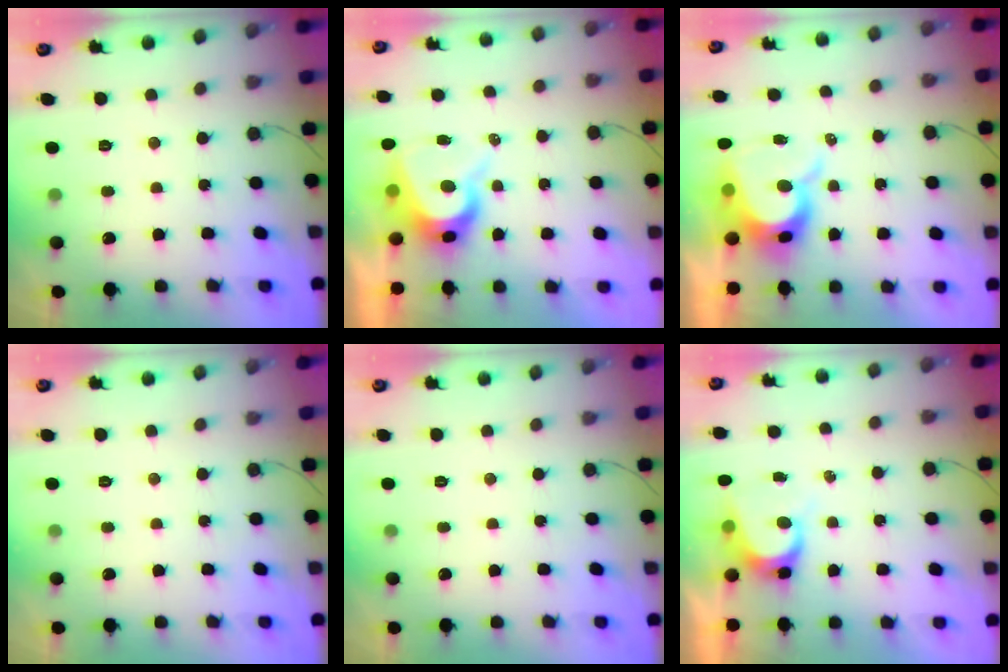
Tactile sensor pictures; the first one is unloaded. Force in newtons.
{"total": 8.3, "press": 8.2, "slide": 0.8}
{"total": 9.6, "press": 9.6, "slide": 0.8}
{"total": 0.0}
{"total": 0.0}
{"total": 5.2, "press": 5.2, "slide": 0.4}